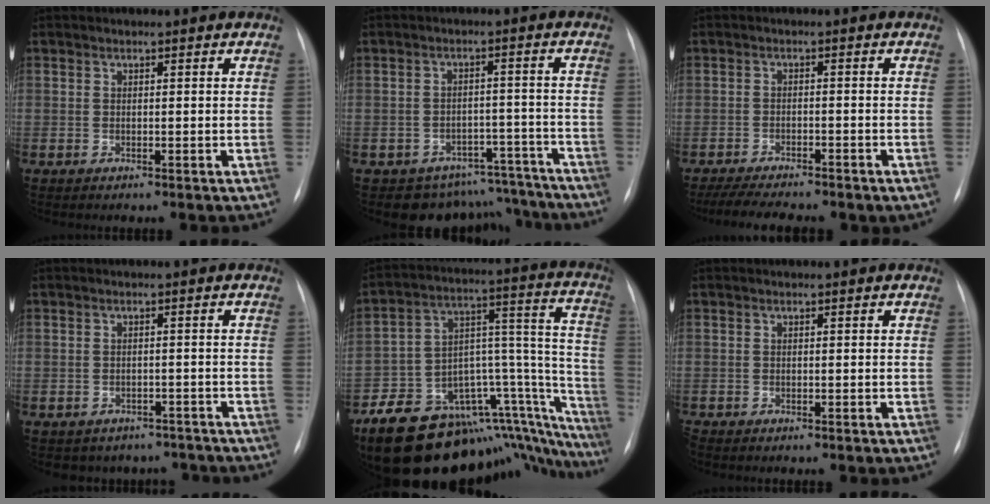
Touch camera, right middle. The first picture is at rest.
{"total": 10.2, "force": [-9.1, 4.6, -0.6], "torque": [0.035, 0.051, -0.107]}
{"total": 8.8, "force": [-7.3, 2.0, 4.4], "torque": [-0.071, -0.007, -0.106]}
{"total": 7.1, "force": [-6.0, 3.9, 0.1], "torque": [0.011, 0.022, -0.063]}
{"total": 26.8, "force": [-21.8, 9.9, 12.0], "torque": [-0.070, 0.069, -0.297]}
{"total": 0.7, "force": [-0.6, 0.2, 0.1], "torque": [-0.005, -0.001, -0.013]}